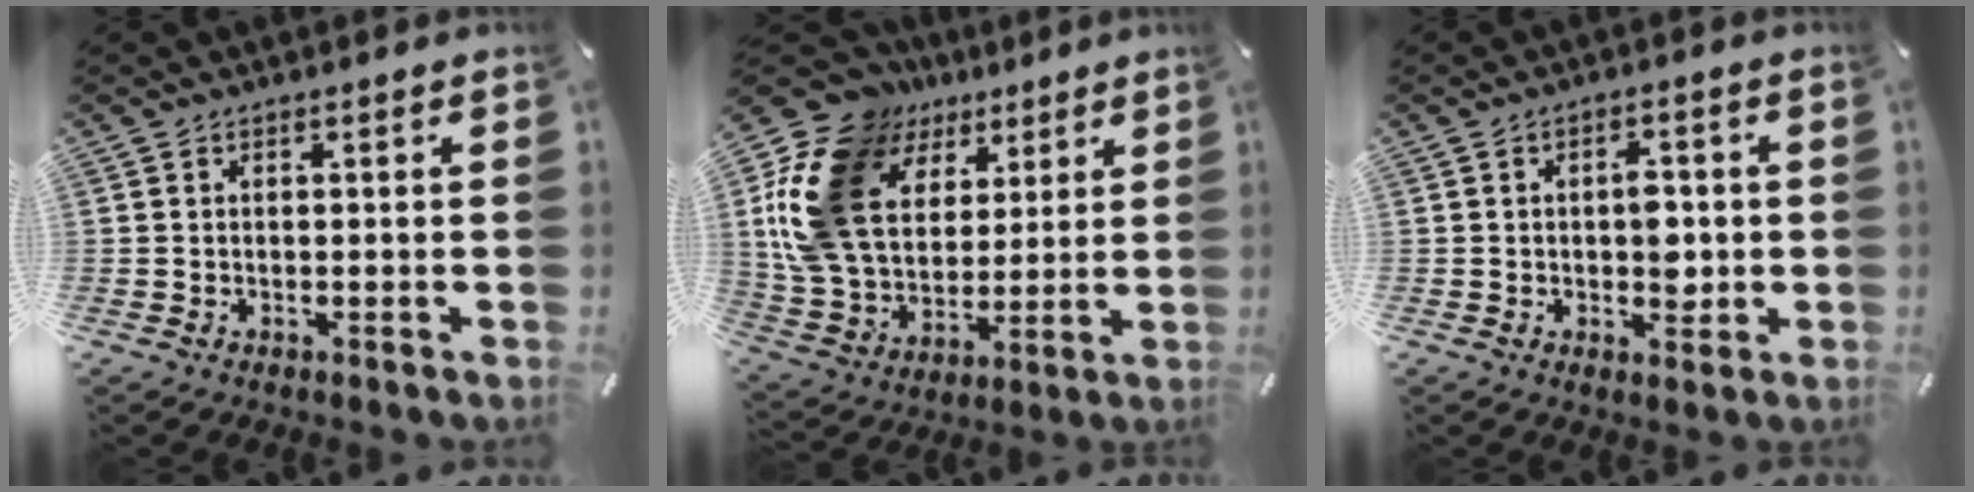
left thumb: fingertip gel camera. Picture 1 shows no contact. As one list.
[{"total": 18.8, "force": [6.9, 14.6, 9.7], "torque": [-0.211, -0.027, 0.127]}, {"total": 5.8, "force": [-0.1, 3.6, 4.5], "torque": [-0.052, -0.003, -0.007]}]